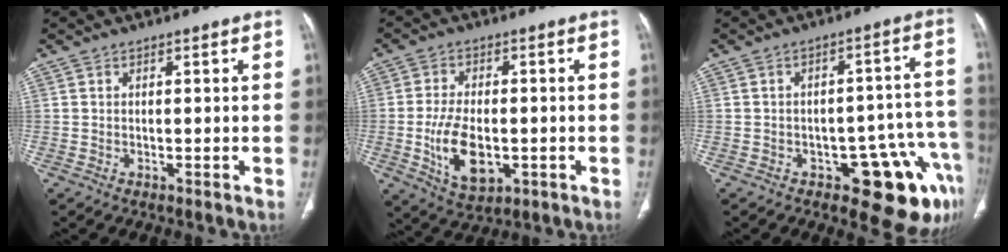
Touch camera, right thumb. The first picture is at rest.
{"total": 10.7, "force": [-2.2, 6.0, 8.5], "torque": [-0.151, -0.002, -0.028]}
{"total": 13.6, "force": [-7.0, 6.2, 9.9], "torque": [-0.063, 0.056, -0.081]}